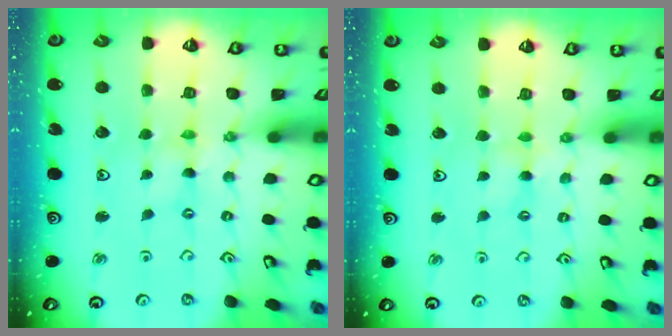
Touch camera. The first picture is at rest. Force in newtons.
{"total": 2.4, "press": 2.4, "slide": 0.5}